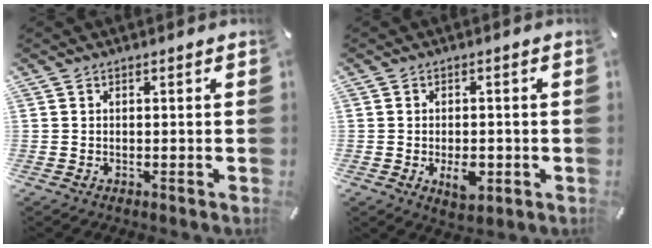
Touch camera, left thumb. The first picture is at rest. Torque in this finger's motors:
{"motor_torque": [0.57, 0.74, 0.01, 0.01, 0.02]}